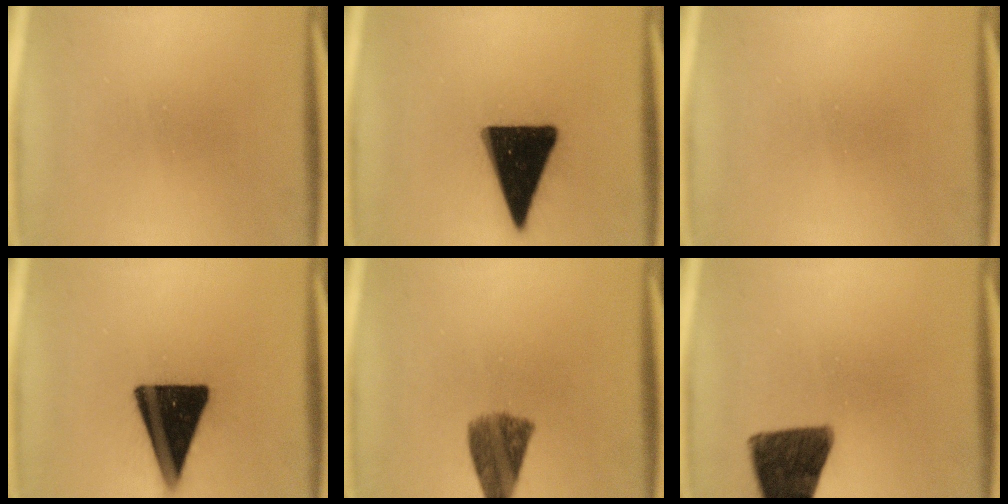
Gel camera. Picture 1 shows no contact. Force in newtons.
{"total": 18.5}
{"total": 0.0}
{"total": 19.4}
{"total": 7.3}
{"total": 13.2}